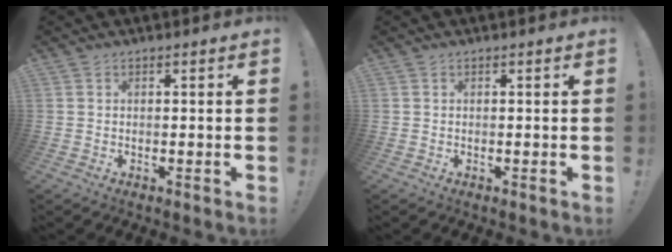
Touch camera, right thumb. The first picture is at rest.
{"total": 0.0}